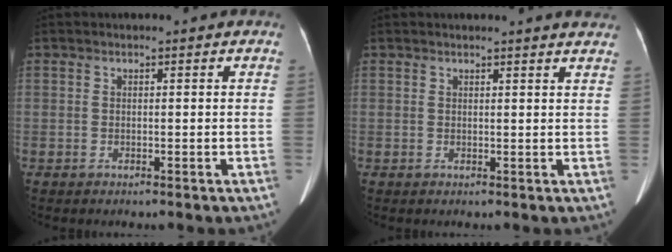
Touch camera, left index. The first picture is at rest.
{"total": 5.0, "force": [4.7, -0.3, 1.6], "torque": [-0.019, -0.001, 0.030]}